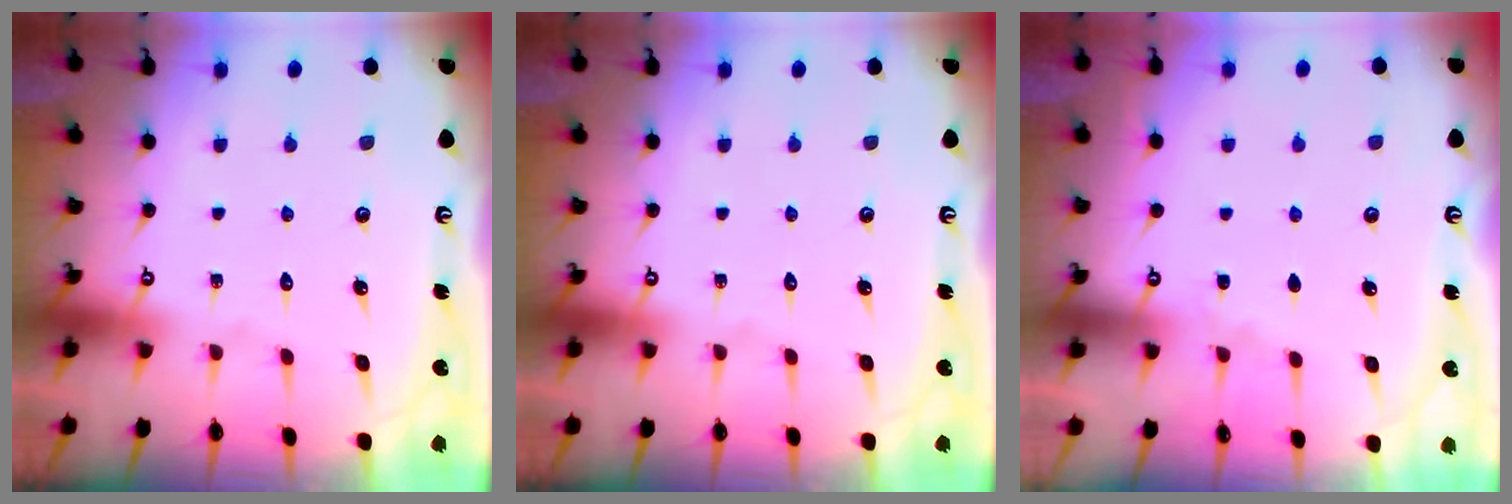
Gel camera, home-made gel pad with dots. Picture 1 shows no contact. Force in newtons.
{"total": 0.0}
{"total": 2.8, "press": 2.7, "slide": 0.4}